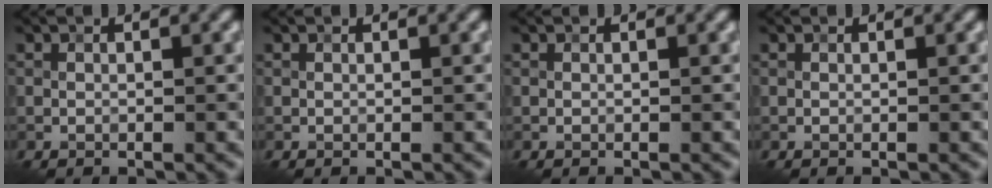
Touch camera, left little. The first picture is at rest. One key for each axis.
{"total": 0.0}
{"total": 0.0}
{"total": 0.0}